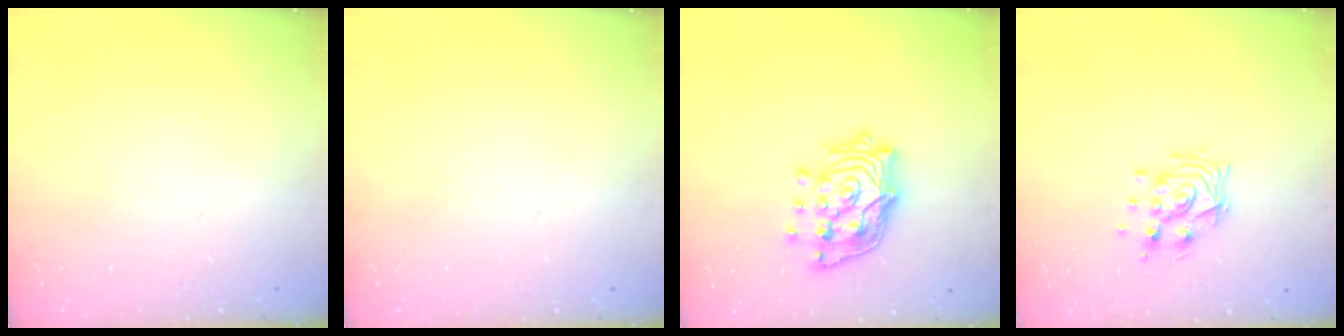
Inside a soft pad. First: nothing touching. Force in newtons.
{"total": 0.0}
{"total": 14.8, "press": 14.7, "slide": 1.6}
{"total": 10.9, "press": 10.8, "slide": 0.9}